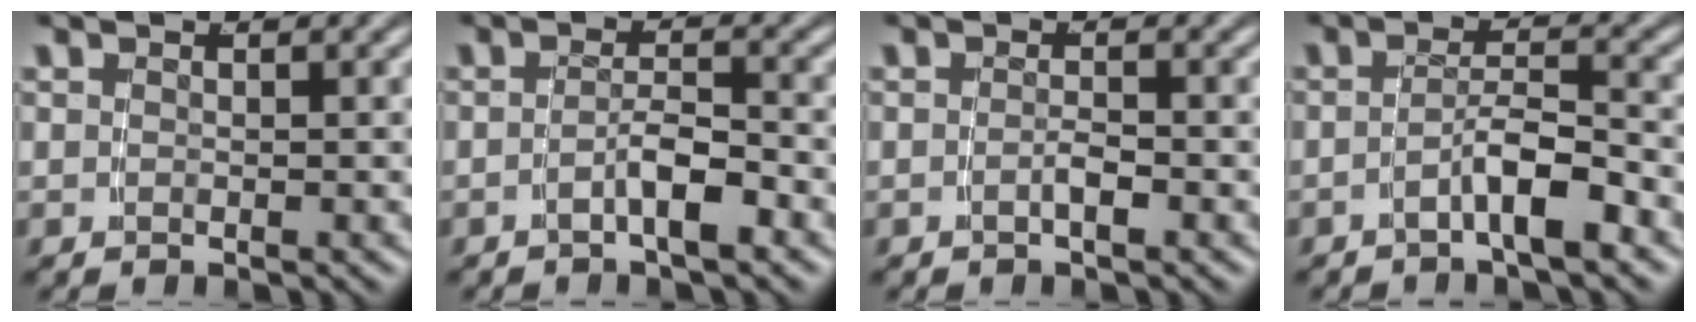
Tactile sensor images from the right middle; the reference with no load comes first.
{"total": 2.5, "force": [-1.8, -0.1, 1.8], "torque": [-0.026, 0.000, -0.031]}
{"total": 1.2, "force": [-0.9, -0.1, 0.8], "torque": [-0.015, -0.001, -0.016]}
{"total": 3.3, "force": [-2.3, 0.2, 2.4], "torque": [-0.036, 0.001, -0.040]}